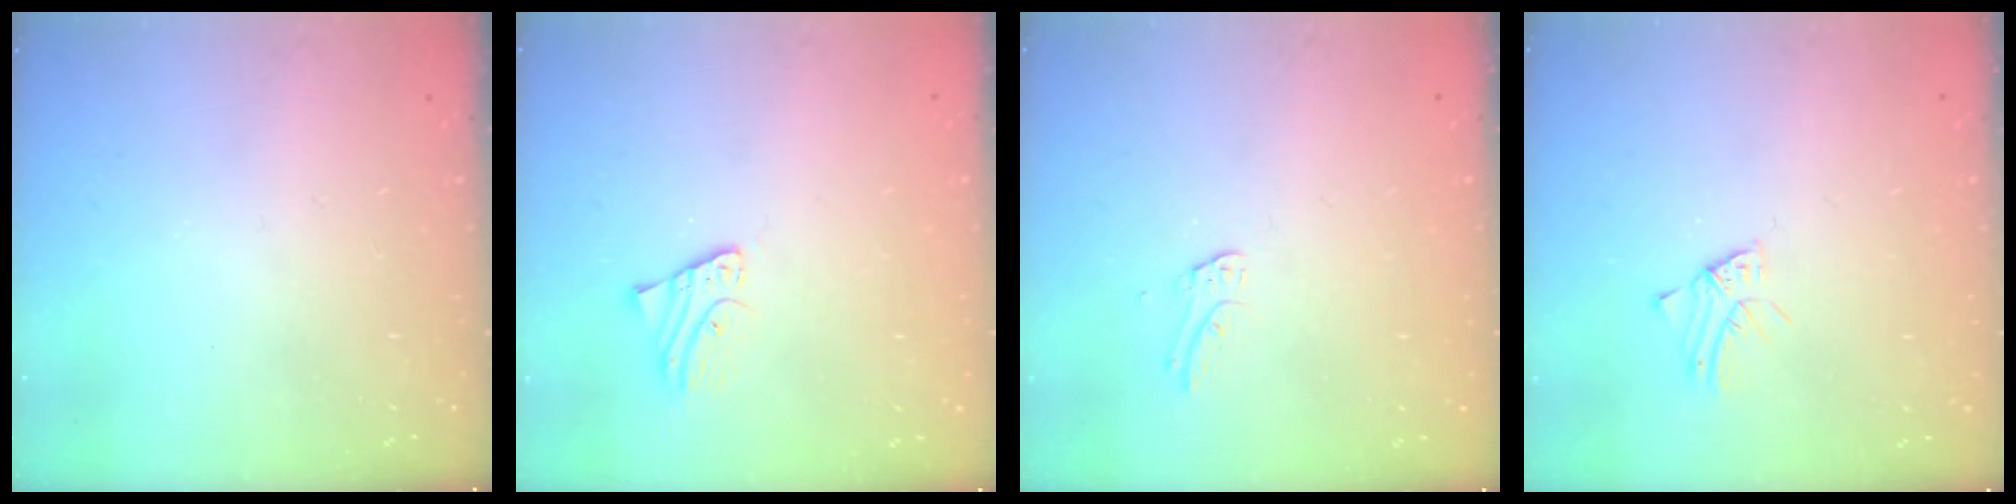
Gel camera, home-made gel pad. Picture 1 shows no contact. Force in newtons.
{"total": 1.9, "press": 1.9, "slide": 0.2}
{"total": 3.3, "press": 3.3, "slide": 0.3}
{"total": 1.5, "press": 1.5, "slide": 0.0}